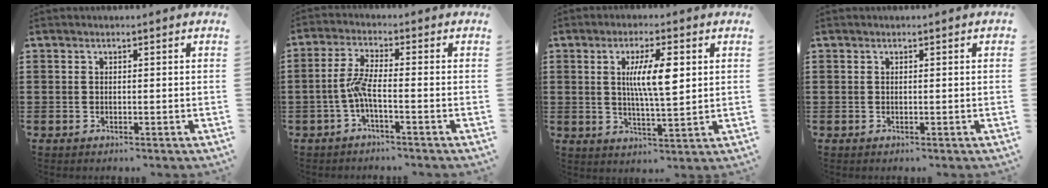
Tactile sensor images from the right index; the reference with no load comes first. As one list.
[{"total": 4.6, "force": [-1.7, 0.7, 4.2], "torque": [-0.098, -0.003, -0.039]}, {"total": 8.4, "force": [1.9, 1.8, 7.9], "torque": [-0.156, 0.005, 0.030]}, {"total": 0.0}]